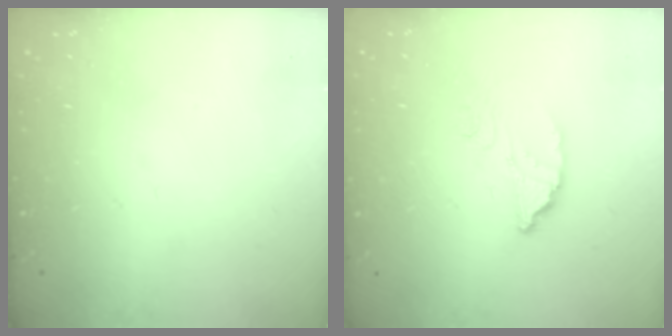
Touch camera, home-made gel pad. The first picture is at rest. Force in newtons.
{"total": 2.4, "press": 2.4, "slide": 0.3}